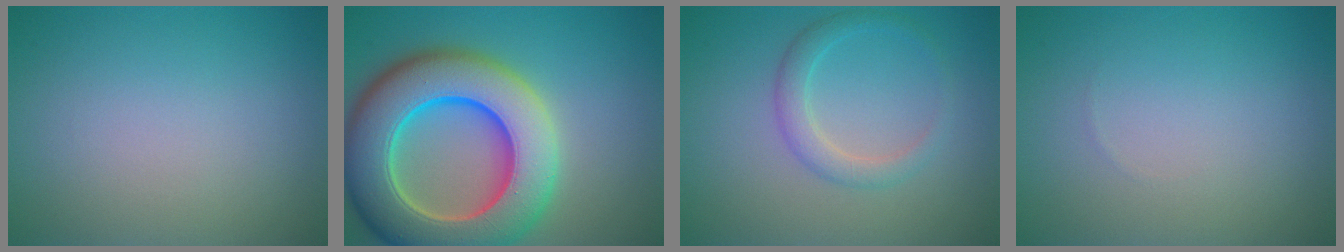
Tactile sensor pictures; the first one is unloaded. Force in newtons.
{"total": 13.2, "press": 13.2, "slide": 0.6}
{"total": 2.2, "press": 2.2, "slide": 0.1}
{"total": 0.0}